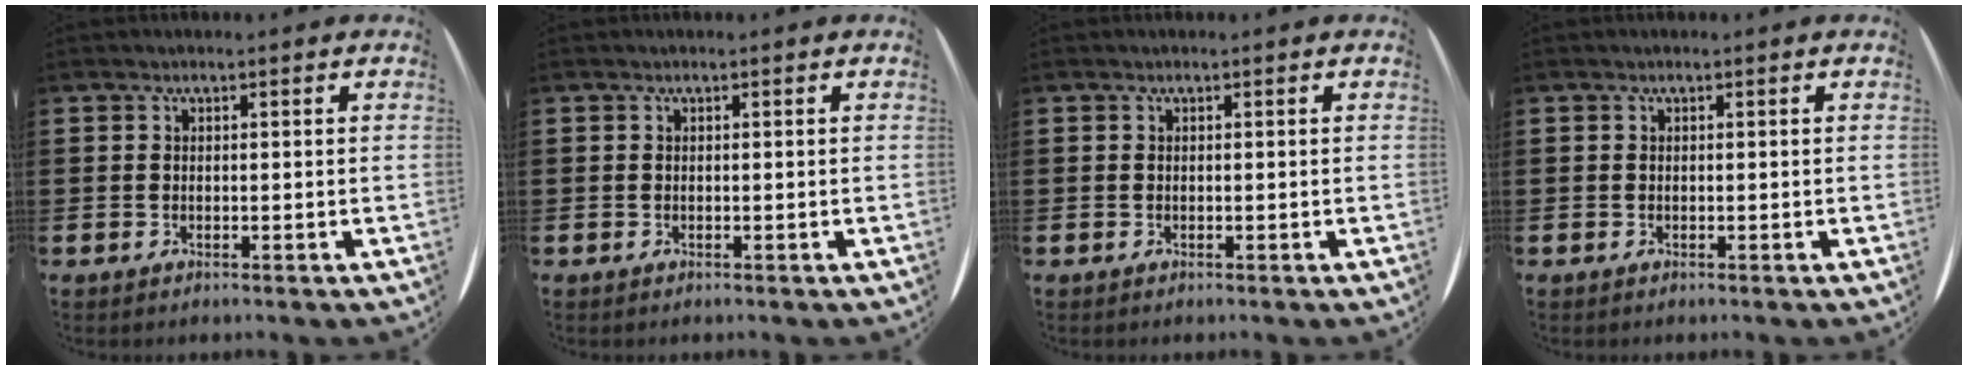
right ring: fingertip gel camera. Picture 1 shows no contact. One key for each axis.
{"total": 0.0}
{"total": 0.0}
{"total": 0.0}